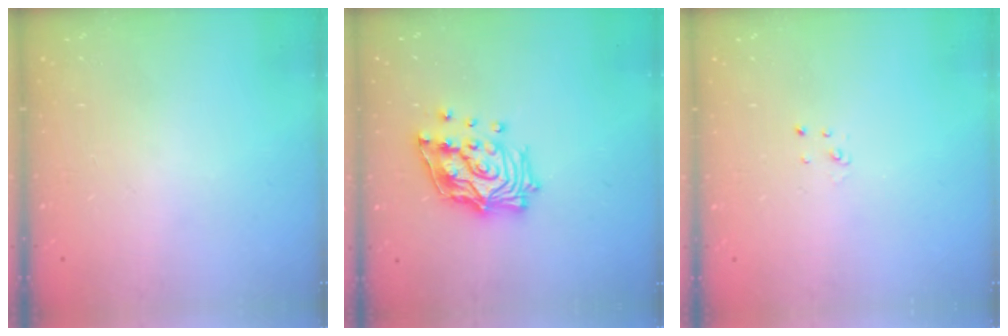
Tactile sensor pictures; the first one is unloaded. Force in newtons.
{"total": 17.0, "press": 16.8, "slide": 2.2}
{"total": 2.0, "press": 2.0, "slide": 0.2}